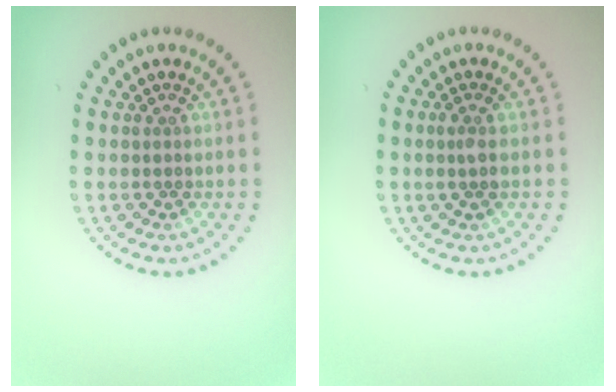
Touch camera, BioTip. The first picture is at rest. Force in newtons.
{"total": 1.2, "press": 1.1, "slide": 0.5}